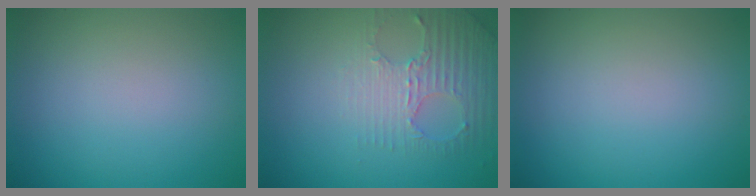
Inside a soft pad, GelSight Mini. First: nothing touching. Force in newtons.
{"total": 2.9, "press": 2.7, "slide": 1.1}
{"total": 0.0}